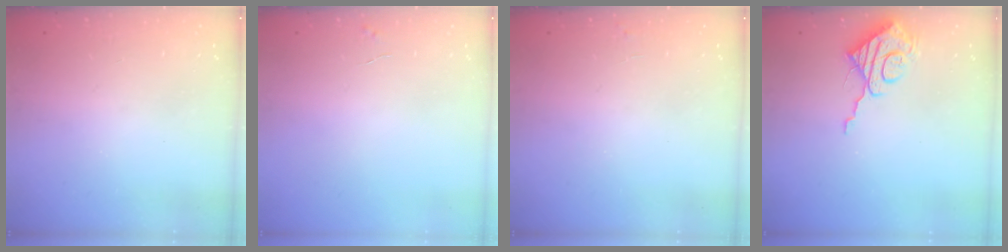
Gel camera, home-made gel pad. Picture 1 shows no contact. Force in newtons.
{"total": 2.8, "press": 2.8, "slide": 0.3}
{"total": 1.7, "press": 1.7, "slide": 0.1}
{"total": 9.7, "press": 9.6, "slide": 0.8}